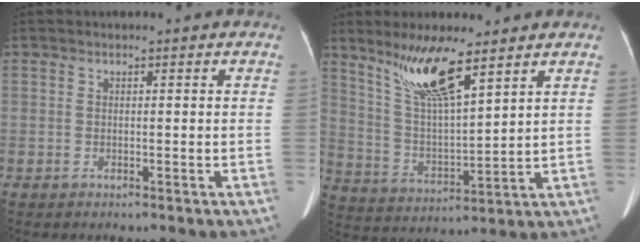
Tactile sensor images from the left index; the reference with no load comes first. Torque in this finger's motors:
{"motor_torque": [0.40, -0.47, 0.61, 0.21]}